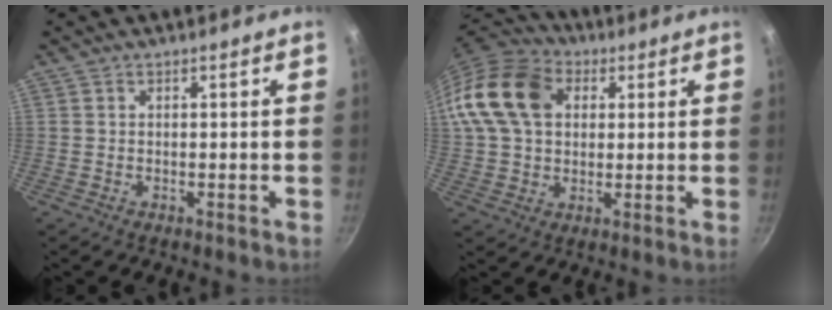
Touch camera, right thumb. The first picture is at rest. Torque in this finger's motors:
{"motor_torque": [0.46, 0.90, 0.55, -0.47, 0.18]}